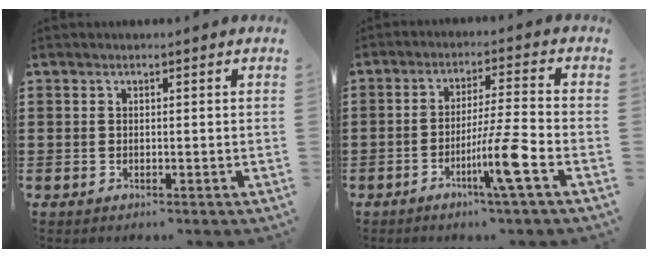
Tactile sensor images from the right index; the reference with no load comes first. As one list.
[{"total": 8.6, "force": [-3.8, -0.3, 7.8], "torque": [-0.140, -0.009, -0.070]}]